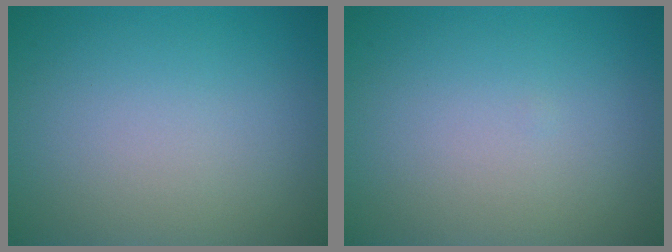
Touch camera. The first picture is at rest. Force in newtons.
{"total": 0.0}